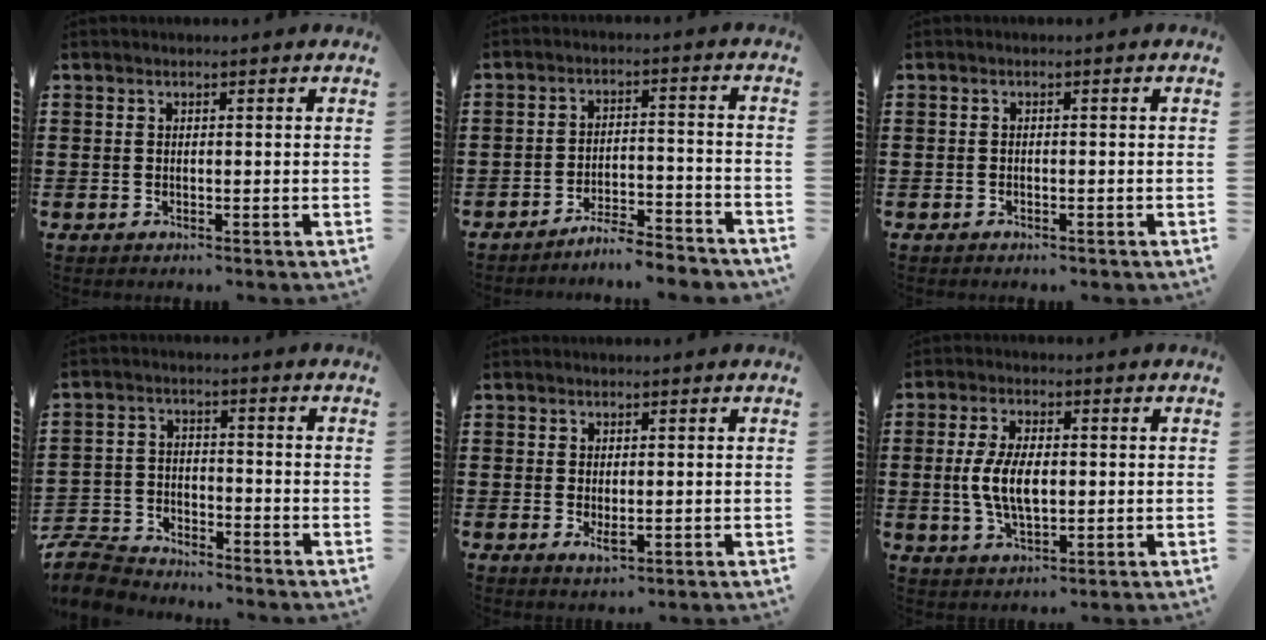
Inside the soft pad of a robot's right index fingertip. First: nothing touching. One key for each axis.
{"total": 5.0, "fx": -4.8, "fy": 0.1, "fz": 1.2, "tx": -0.023, "ty": 0.004, "tz": -0.095}
{"total": 0.8, "fx": -0.8, "fy": 0.1, "fz": 0.2, "tx": -0.005, "ty": -0.003, "tz": -0.015}
{"total": 6.1, "fx": -5.9, "fy": 1.4, "fz": 0.7, "tx": -0.037, "ty": 0.004, "tz": -0.124}
{"total": 1.8, "fx": -0.3, "fy": 0.7, "fz": 1.6, "tx": -0.030, "ty": -0.005, "tz": -0.002}
{"total": 7.0, "fx": -0.2, "fy": 3.3, "fz": 6.2, "tx": -0.136, "ty": 0.002, "tz": -0.009}